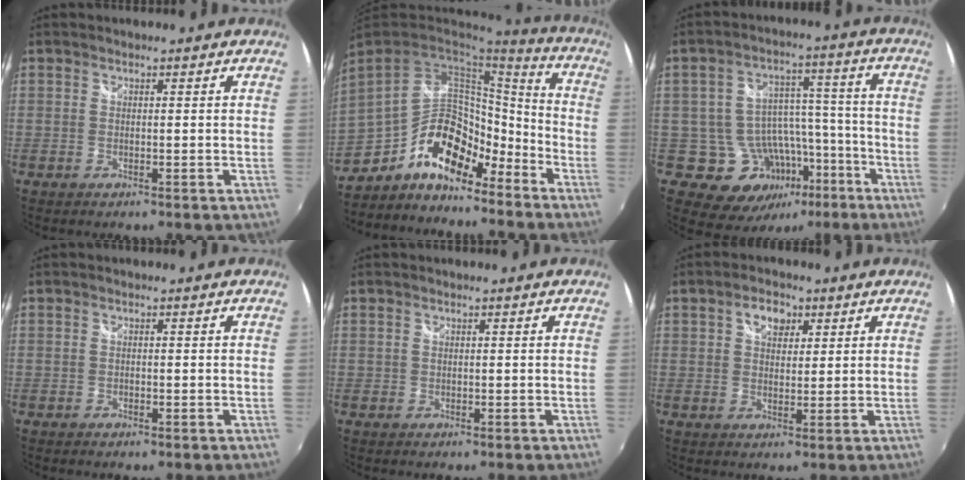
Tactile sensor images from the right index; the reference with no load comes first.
{"total": 18.2, "force": [-11.9, 9.6, 9.9], "torque": [-0.206, 0.024, -0.199]}
{"total": 13.0, "force": [-6.5, 10.1, 4.9], "torque": [-0.089, 0.042, -0.072]}
{"total": 0.5, "force": [-0.4, 0.3, 0.2], "torque": [-0.006, -0.001, -0.008]}
{"total": 0.0}
{"total": 4.7, "force": [2.2, 3.1, 2.8], "torque": [-0.040, 0.013, 0.038]}